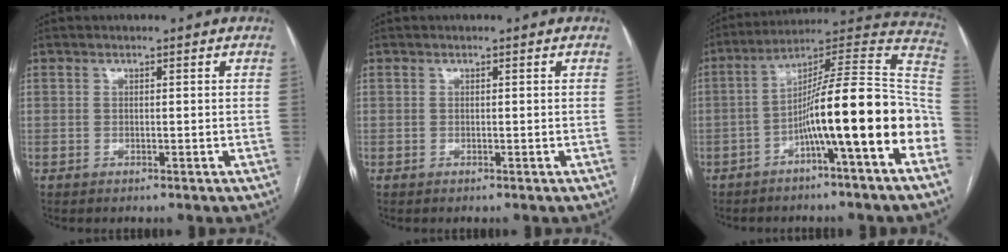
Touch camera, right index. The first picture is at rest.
{"total": 0.0}
{"total": 18.9, "force": [-5.8, 0.5, 18.0], "torque": [-0.241, 0.035, -0.092]}